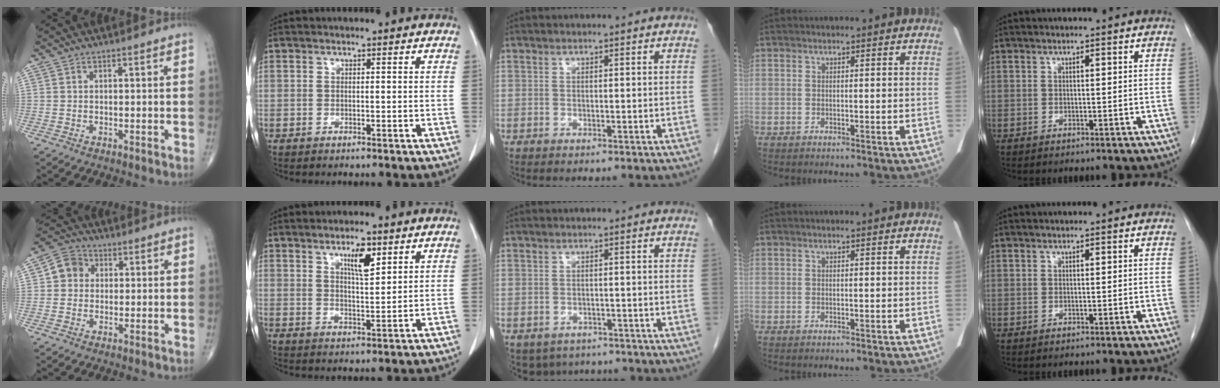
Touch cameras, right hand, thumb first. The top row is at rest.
{"thumb": {"total": 5.6, "force": [0.7, 5.0, 2.3], "torque": [-0.024, 0.011, 0.001]}, "index": {"total": 5.1, "force": [2.8, 1.1, 4.1], "torque": [-0.074, -0.002, 0.050]}, "middle": {"total": 6.1, "force": [-4.7, 3.7, 1.1], "torque": [-0.010, 0.001, -0.058]}}